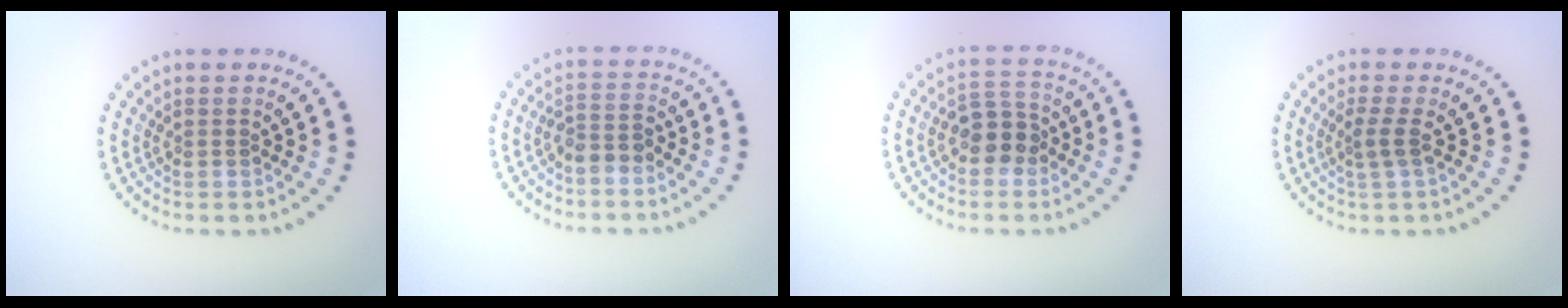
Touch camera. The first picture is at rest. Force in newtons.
{"total": 2.2, "press": 2.0, "slide": 1.0}
{"total": 3.5, "press": 3.4, "slide": 1.0}
{"total": 1.7, "press": 1.1, "slide": 1.2}